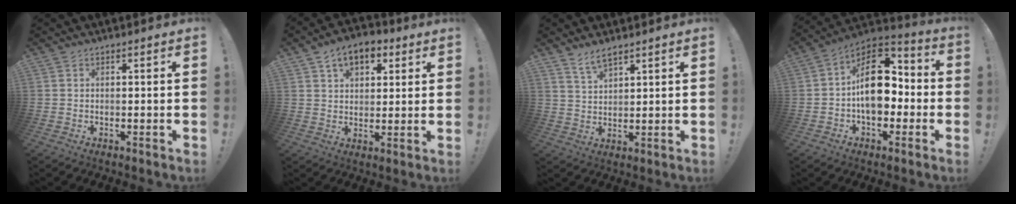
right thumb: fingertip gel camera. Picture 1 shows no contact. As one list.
[{"total": 9.7, "force": [4.8, 6.3, 5.7], "torque": [-0.082, -0.007, 0.090]}, {"total": 5.0, "force": [4.1, 1.5, 2.4], "torque": [-0.041, -0.023, 0.075]}, {"total": 17.9, "force": [0.7, 11.7, 13.6], "torque": [-0.197, 0.013, 0.017]}]